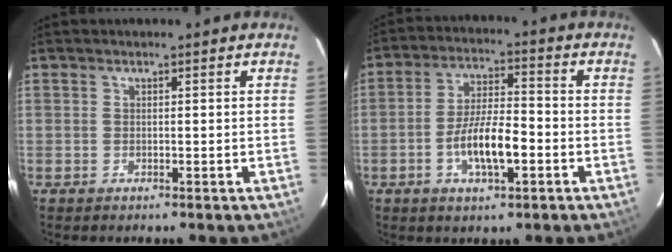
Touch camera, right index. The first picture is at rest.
{"total": 9.4, "force": [-3.3, 2.7, 8.3], "torque": [-0.165, 0.002, -0.057]}